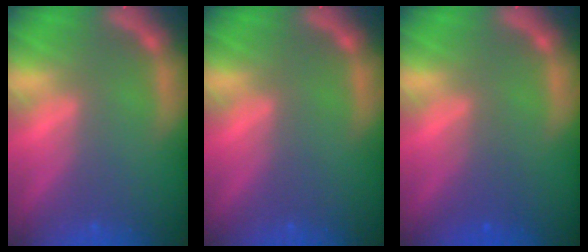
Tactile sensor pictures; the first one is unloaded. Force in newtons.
{"total": 0.0}
{"total": 1.9}